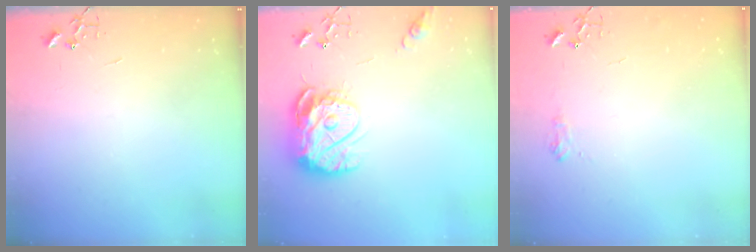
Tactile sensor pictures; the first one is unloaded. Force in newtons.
{"total": 14.4, "press": 14.4, "slide": 1.3}
{"total": 7.1, "press": 7.1, "slide": 0.8}